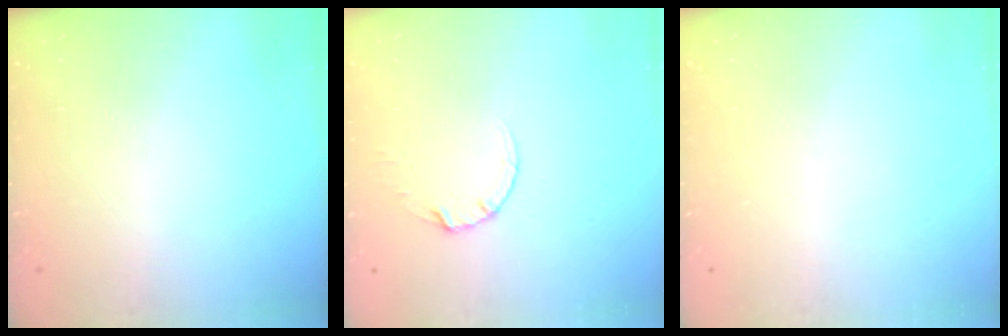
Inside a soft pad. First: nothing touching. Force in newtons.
{"total": 2.7, "press": 2.7, "slide": 0.2}
{"total": 0.0}